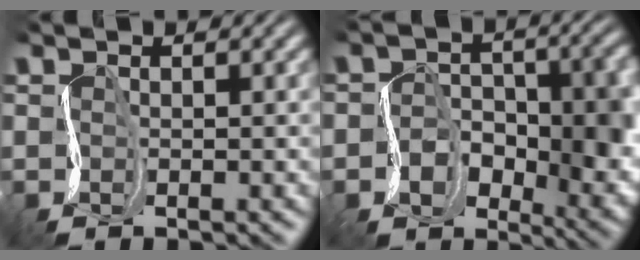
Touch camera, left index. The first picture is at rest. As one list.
[{"total": 8.8, "force": [-1.6, 5.9, 6.4], "torque": [-0.092, -0.013, -0.021]}]